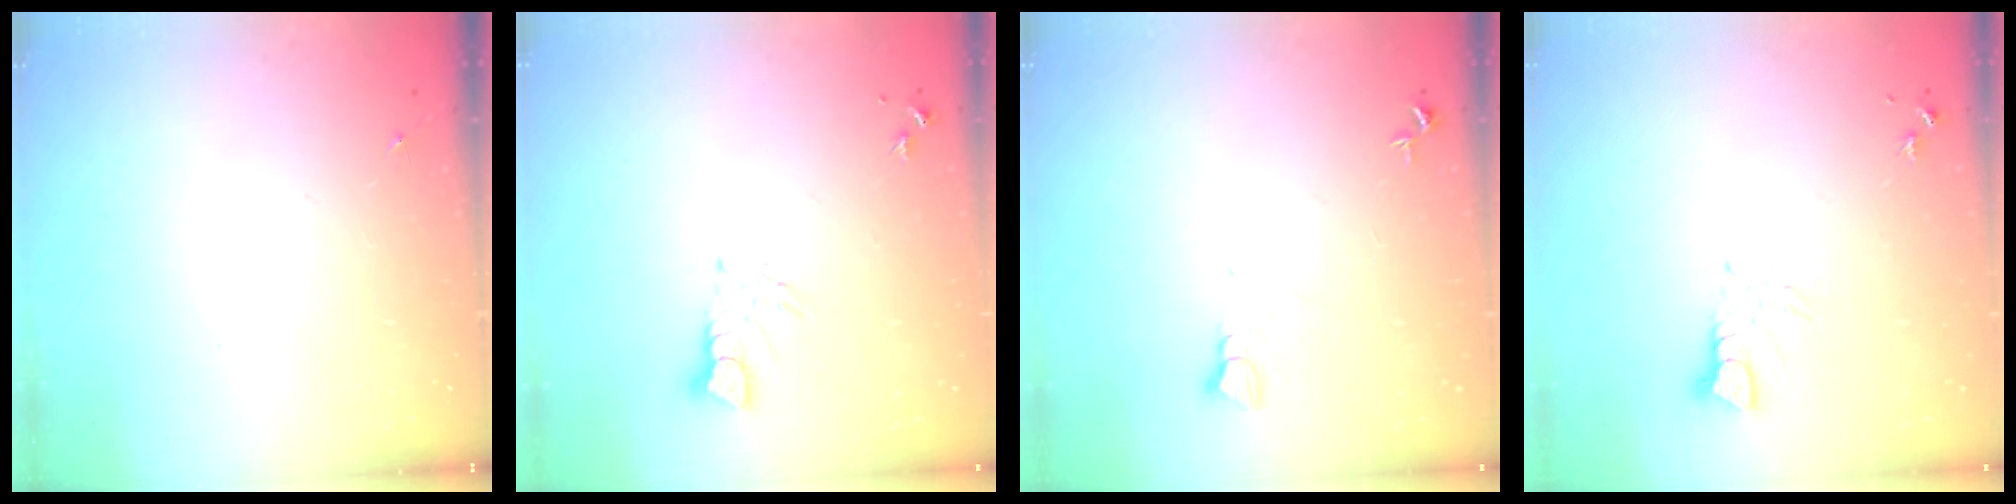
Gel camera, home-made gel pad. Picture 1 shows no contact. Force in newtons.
{"total": 4.8, "press": 4.8, "slide": 0.5}
{"total": 3.3, "press": 3.3, "slide": 0.3}
{"total": 3.7, "press": 3.7, "slide": 0.4}